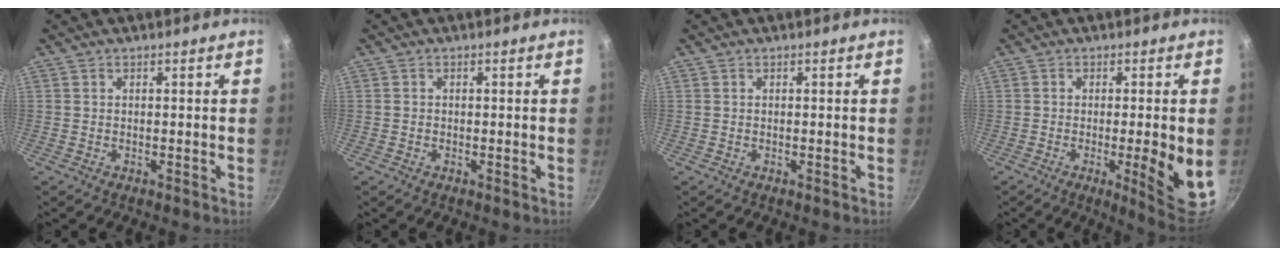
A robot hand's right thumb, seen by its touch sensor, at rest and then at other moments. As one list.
[{"total": 0.6, "force": [-0.2, 0.5, 0.1], "torque": [0.001, 0.002, -0.004]}, {"total": 0.0}, {"total": 10.3, "force": [-2.1, 1.4, 10.0], "torque": [-0.125, -0.003, -0.022]}]